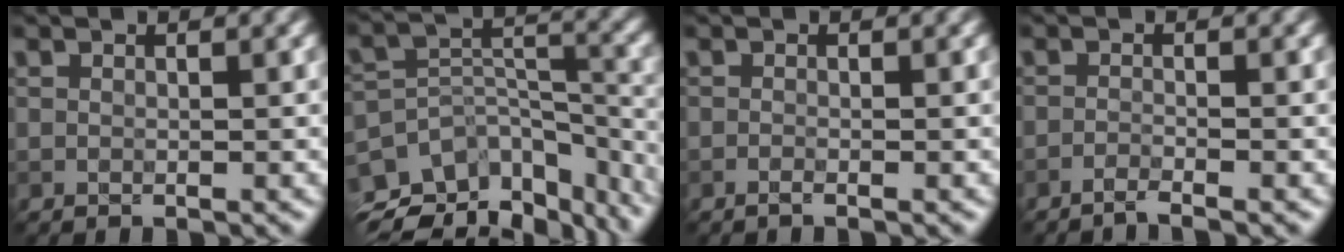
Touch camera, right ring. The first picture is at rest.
{"total": 12.1, "force": [-9.1, 5.8, 5.5], "torque": [-0.107, 0.013, -0.115]}
{"total": 0.7, "force": [-0.5, 0.0, 0.5], "torque": [-0.012, 0.000, -0.013]}
{"total": 1.7, "force": [-1.4, 0.1, 1.0], "torque": [-0.022, 0.002, -0.036]}